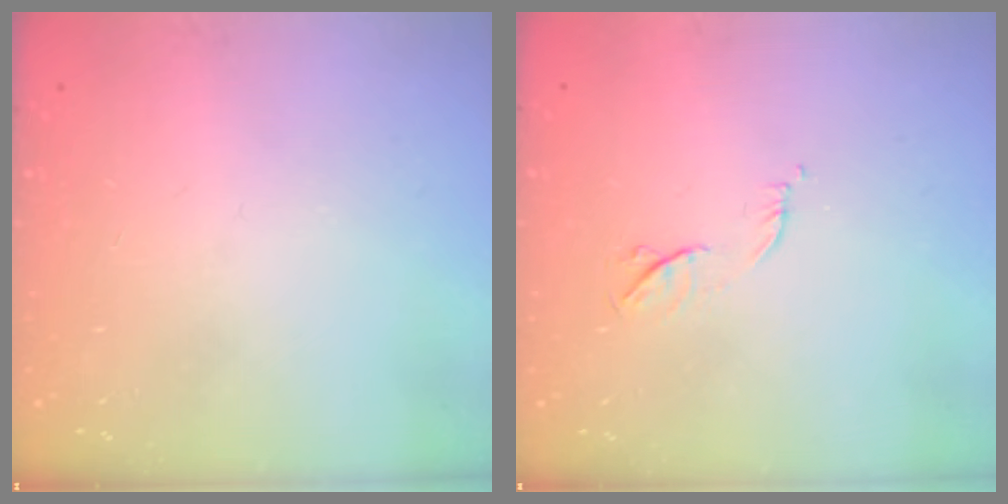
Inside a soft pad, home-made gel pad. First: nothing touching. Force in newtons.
{"total": 6.2, "press": 6.1, "slide": 1.1}